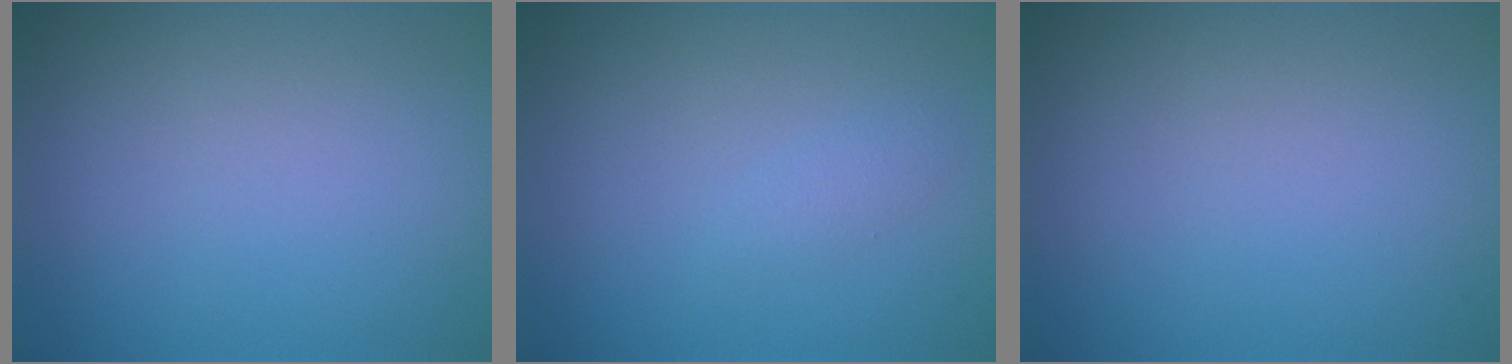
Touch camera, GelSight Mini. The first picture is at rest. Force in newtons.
{"total": 0.8, "press": 0.8, "slide": 0.0}
{"total": 0.0}